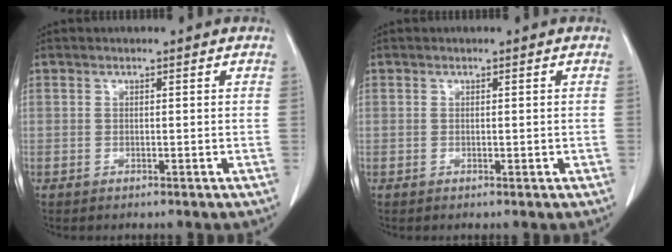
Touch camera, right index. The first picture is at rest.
{"total": 0.5, "force": [0.0, 0.4, 0.4], "torque": [-0.007, -0.001, 0.003]}